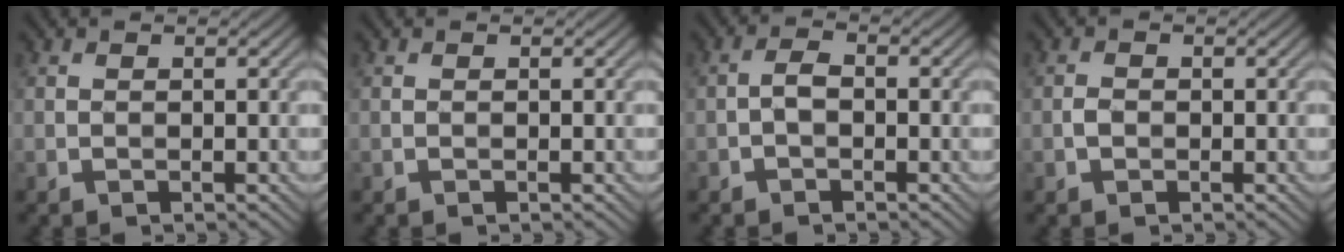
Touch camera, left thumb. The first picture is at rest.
{"total": 0.0}
{"total": 1.9, "force": [-0.7, 1.0, 1.5], "torque": [-0.029, 0.006, -0.020]}
{"total": 1.2, "force": [-0.4, 1.0, 0.6], "torque": [-0.012, -0.001, -0.012]}